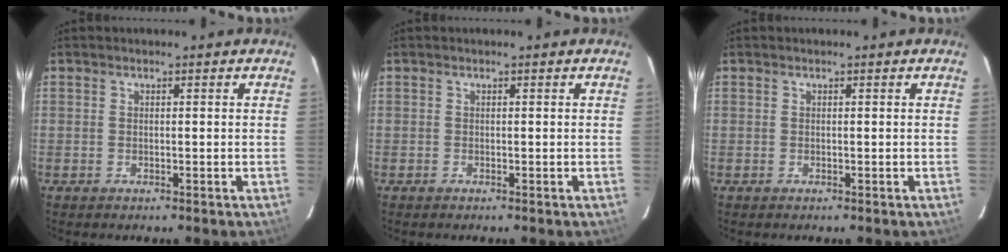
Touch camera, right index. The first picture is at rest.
{"total": 0.0}
{"total": 0.0}